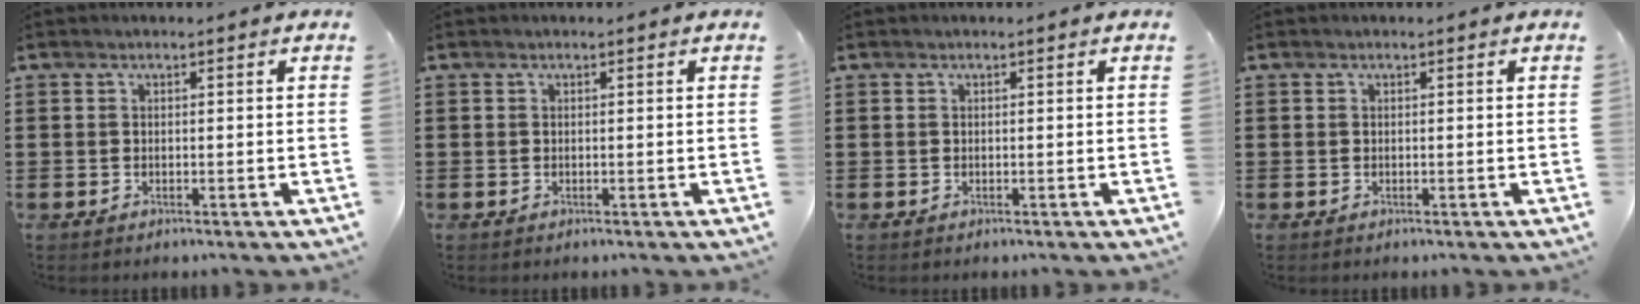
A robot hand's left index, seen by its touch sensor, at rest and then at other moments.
{"total": 0.0}
{"total": 0.0}
{"total": 0.0}